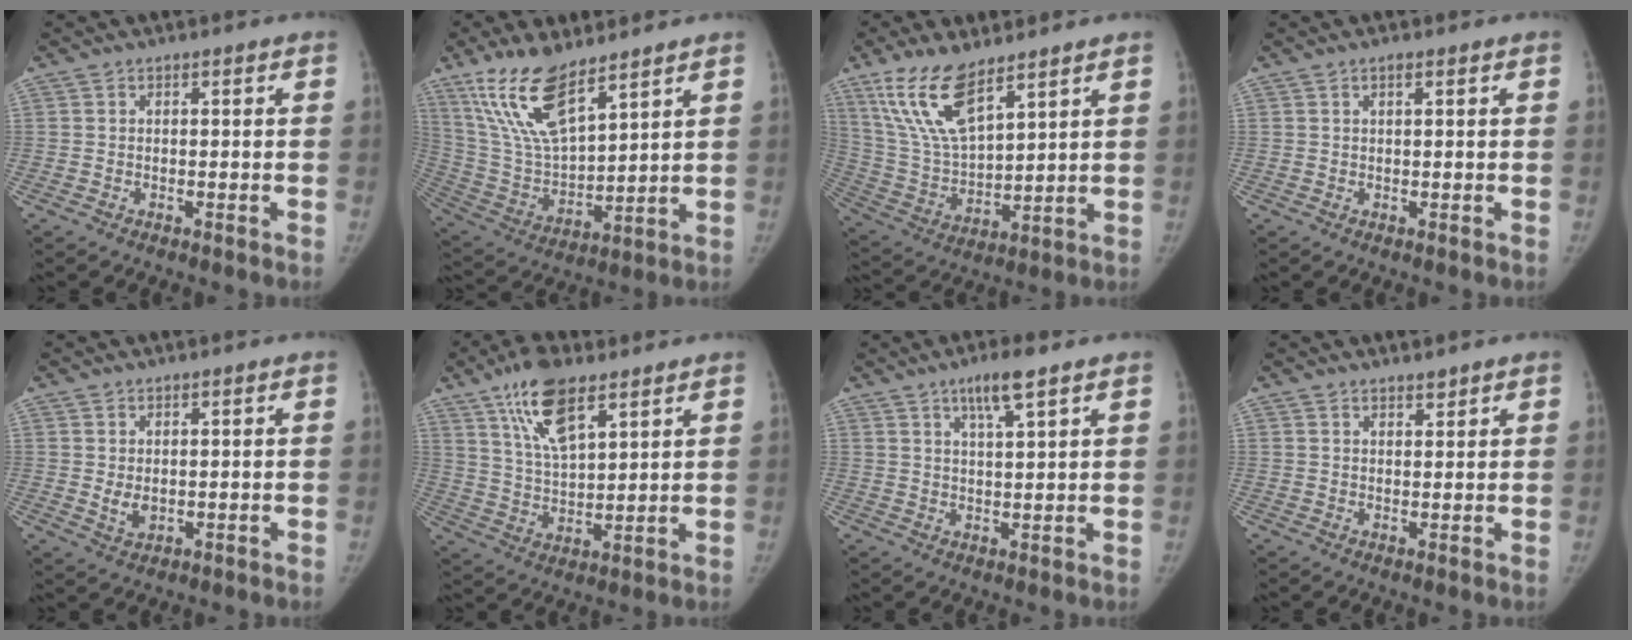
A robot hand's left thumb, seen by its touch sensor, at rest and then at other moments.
{"total": 16.0, "force": [10.8, 5.2, 10.6], "torque": [-0.191, -0.051, 0.224]}
{"total": 14.4, "force": [9.5, 5.1, 9.6], "torque": [-0.177, -0.043, 0.201]}
{"total": 1.2, "force": [0.7, 0.3, 0.9], "torque": [-0.014, 0.001, 0.012]}
{"total": 2.8, "force": [0.6, 1.6, 2.2], "torque": [-0.031, -0.011, 0.018]}
{"total": 12.7, "force": [7.6, 4.9, 8.9], "torque": [-0.146, -0.030, 0.144]}
{"total": 6.1, "force": [3.9, 0.9, 4.6], "torque": [-0.082, -0.018, 0.069]}
{"total": 2.1, "force": [1.9, 0.6, 0.8], "torque": [-0.002, -0.014, 0.030]}